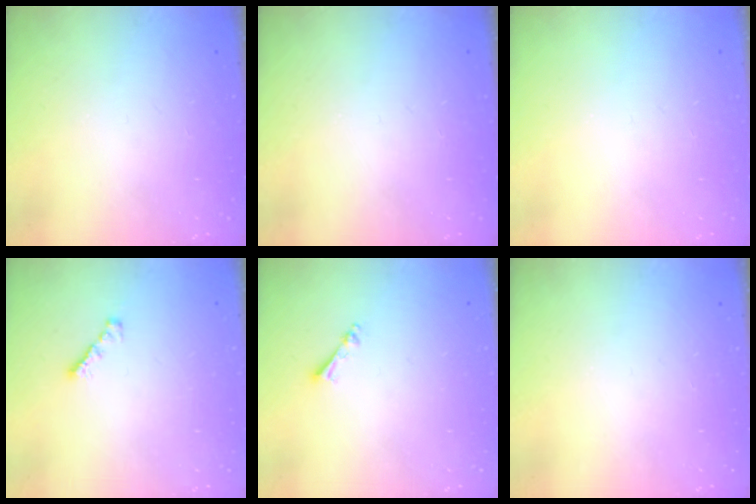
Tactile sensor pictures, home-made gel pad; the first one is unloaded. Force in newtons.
{"total": 0.0}
{"total": 0.0}
{"total": 1.6, "press": 1.5, "slide": 0.4}
{"total": 2.5, "press": 2.5, "slide": 0.3}
{"total": 0.0}